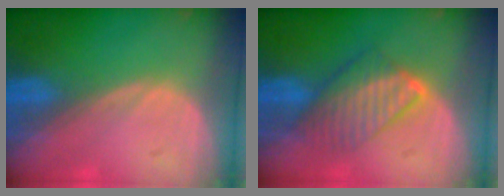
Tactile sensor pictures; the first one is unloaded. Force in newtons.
{"total": 6.5, "press": 6.4, "slide": 0.9}